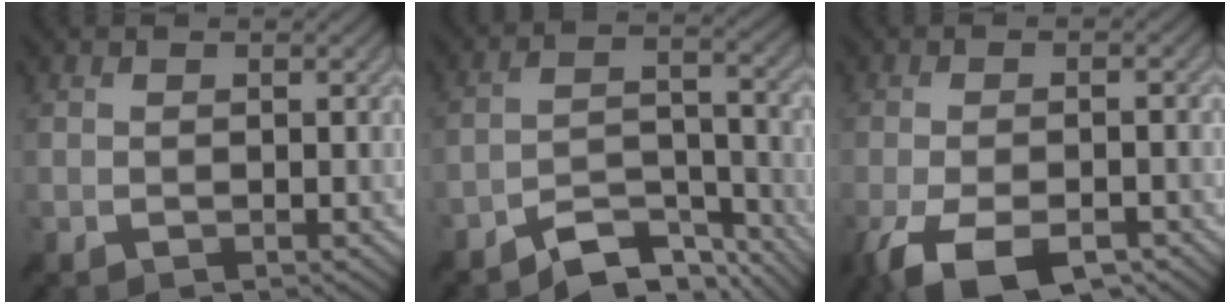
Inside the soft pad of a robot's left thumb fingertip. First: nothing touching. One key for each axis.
{"total": 8.0, "fx": -6.1, "fy": 2.8, "fz": 4.2, "tx": -0.068, "ty": 0.006, "tz": -0.118}
{"total": 9.5, "fx": -5.4, "fy": 3.4, "fz": 7.0, "tx": -0.143, "ty": -0.012, "tz": -0.095}